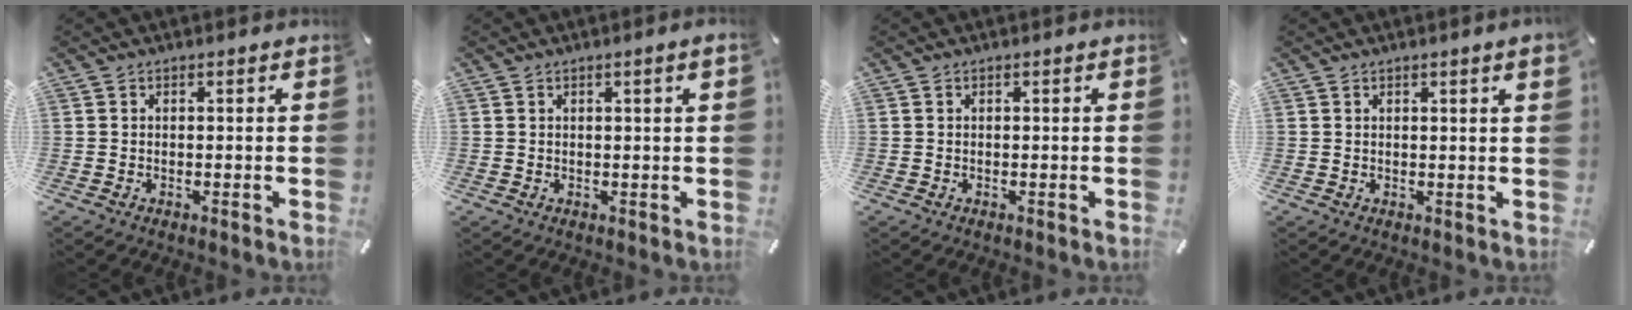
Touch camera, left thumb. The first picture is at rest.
{"total": 1.7, "force": [0.5, 0.0, 1.7], "torque": [-0.031, -0.001, 0.008]}
{"total": 0.0}
{"total": 2.0, "force": [0.9, 0.0, 1.8], "torque": [-0.033, 0.000, 0.015]}